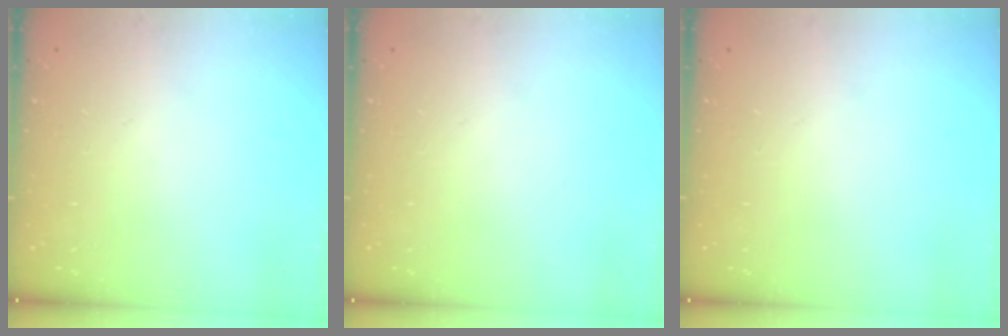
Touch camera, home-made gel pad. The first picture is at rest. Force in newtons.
{"total": 0.0}
{"total": 0.0}